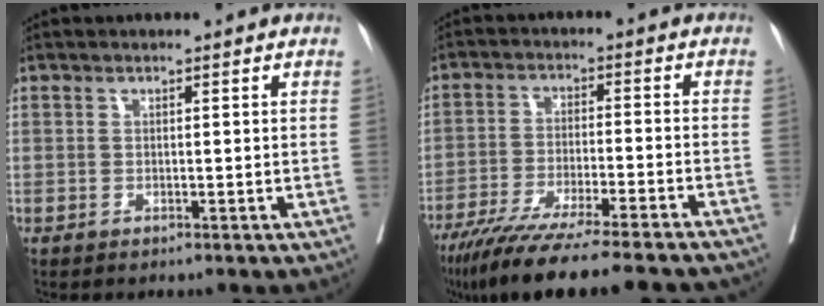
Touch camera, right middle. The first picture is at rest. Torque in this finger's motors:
{"motor_torque": [1.08, -1.06, 0.46, 0.16]}